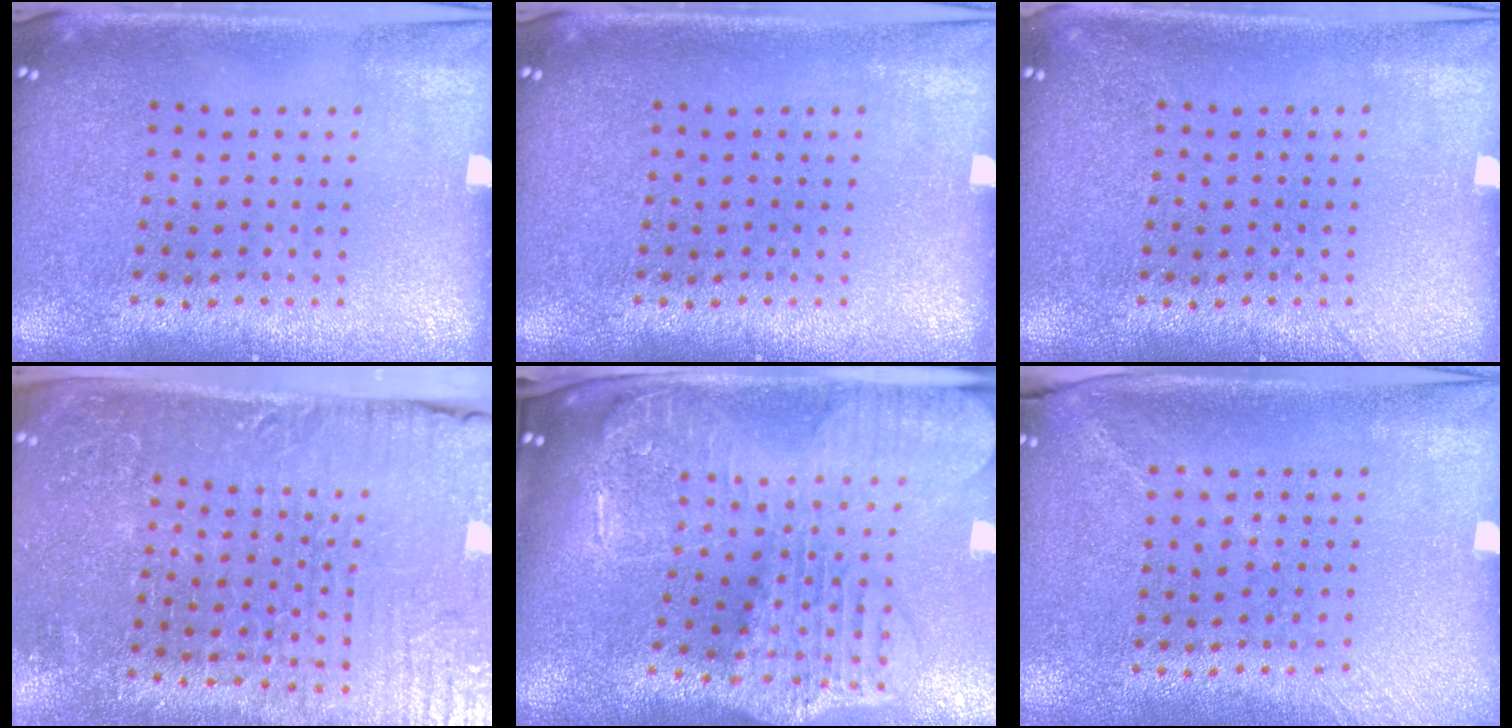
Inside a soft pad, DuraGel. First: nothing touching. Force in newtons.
{"total": 0.0}
{"total": 1.0, "press": 0.9, "slide": 0.3}
{"total": 4.4, "press": 4.3, "slide": 0.7}
{"total": 4.2, "press": 3.2, "slide": 2.8}
{"total": 1.2, "press": 0.9, "slide": 0.8}